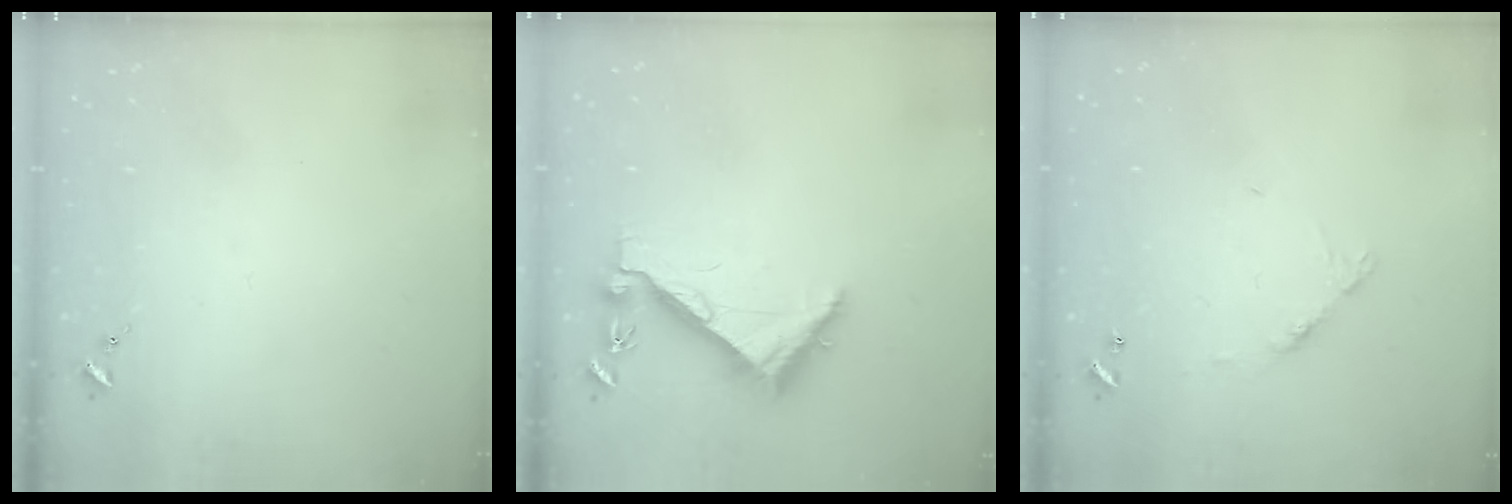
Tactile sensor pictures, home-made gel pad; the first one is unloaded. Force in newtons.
{"total": 6.3, "press": 6.2, "slide": 0.7}
{"total": 6.2, "press": 6.2, "slide": 0.4}